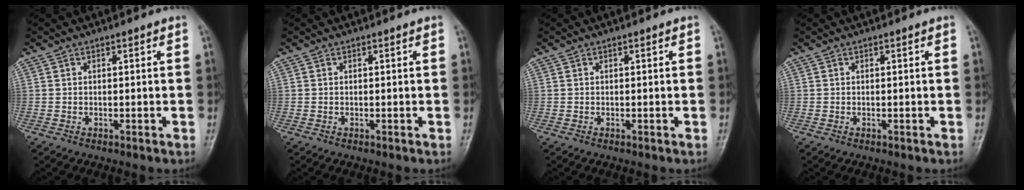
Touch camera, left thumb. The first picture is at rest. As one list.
[{"total": 0.0}, {"total": 0.0}, {"total": 0.0}]